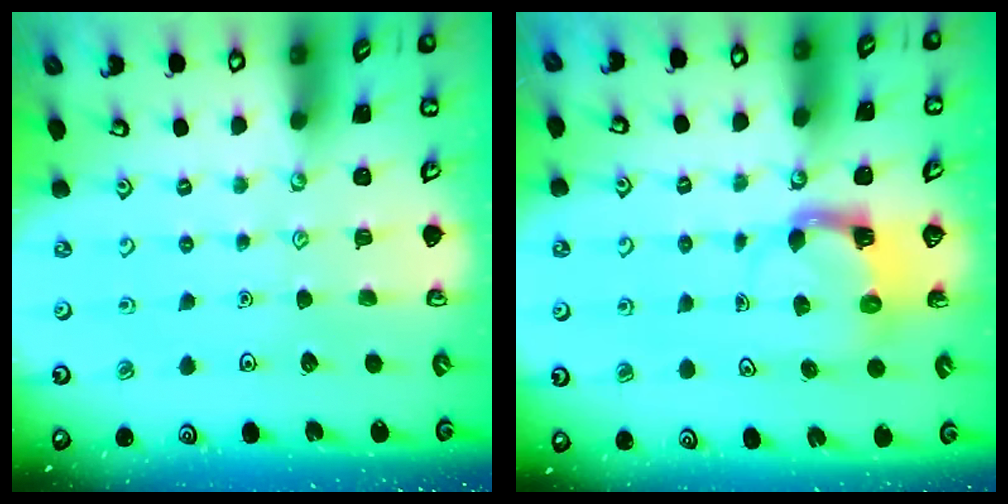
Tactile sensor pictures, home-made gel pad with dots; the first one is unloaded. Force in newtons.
{"total": 3.9, "press": 3.9, "slide": 0.8}